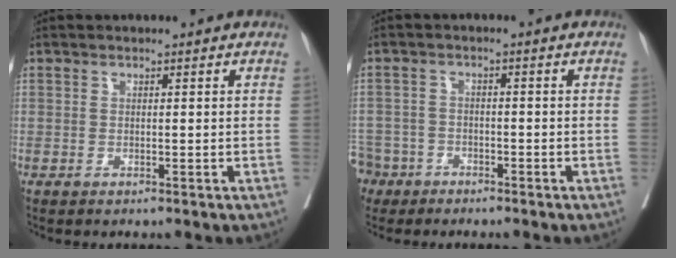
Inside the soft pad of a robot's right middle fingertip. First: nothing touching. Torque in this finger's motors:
{"motor_torque": [1.36, -0.78, 1.05, 0.21]}